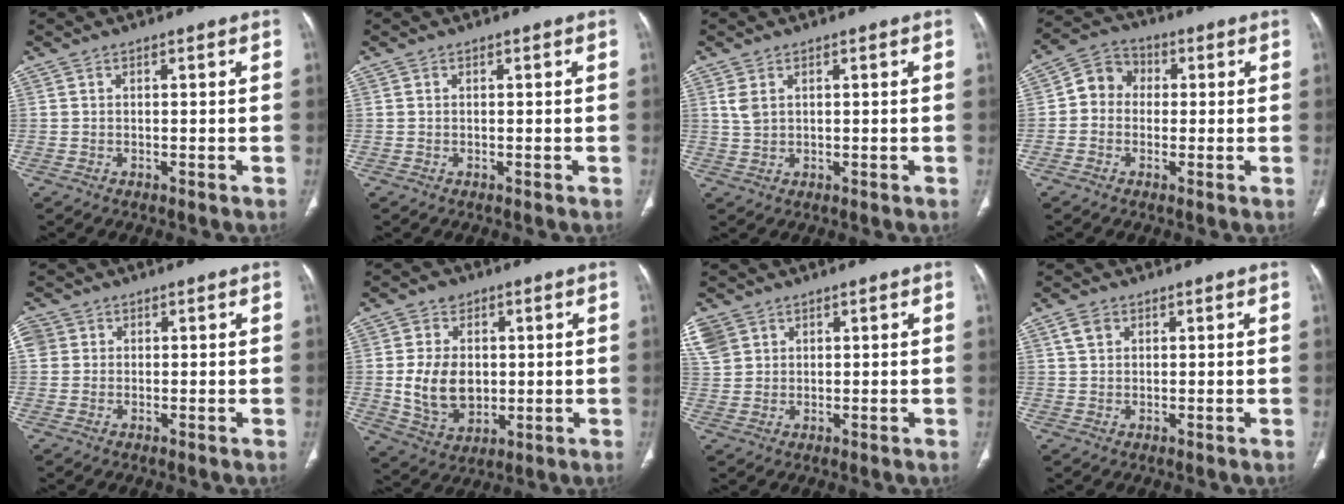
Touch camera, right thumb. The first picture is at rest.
{"total": 0.0}
{"total": 2.6, "force": [1.1, 1.7, 1.6], "torque": [-0.032, 0.003, 0.029]}
{"total": 6.8, "force": [0.0, 6.0, 3.1], "torque": [-0.030, 0.021, -0.015]}
{"total": 4.1, "force": [1.1, 3.8, 1.2], "torque": [-0.020, 0.008, 0.023]}
{"total": 12.2, "force": [0.3, 9.2, 7.9], "torque": [-0.111, -0.008, 0.019]}
{"total": 9.6, "force": [4.6, 7.6, 3.7], "torque": [-0.103, 0.010, 0.101]}
{"total": 3.2, "force": [1.5, 2.3, 1.6], "torque": [-0.025, -0.001, 0.032]}